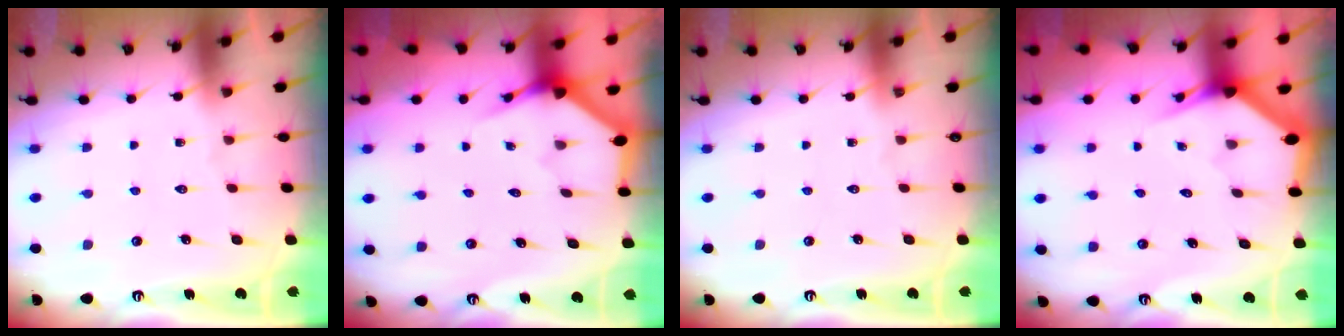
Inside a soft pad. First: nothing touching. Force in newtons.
{"total": 3.5, "press": 3.5, "slide": 0.2}
{"total": 0.0}
{"total": 2.8, "press": 2.8, "slide": 0.0}